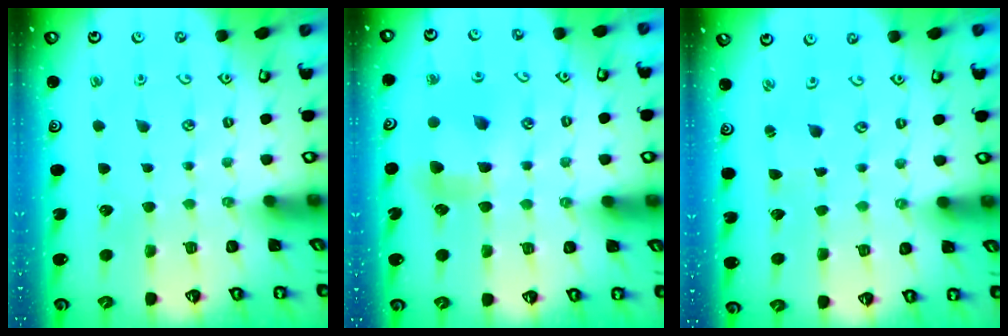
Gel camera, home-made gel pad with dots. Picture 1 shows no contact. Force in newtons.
{"total": 5.9, "press": 5.9, "slide": 0.3}
{"total": 1.1, "press": 1.1, "slide": 0.2}